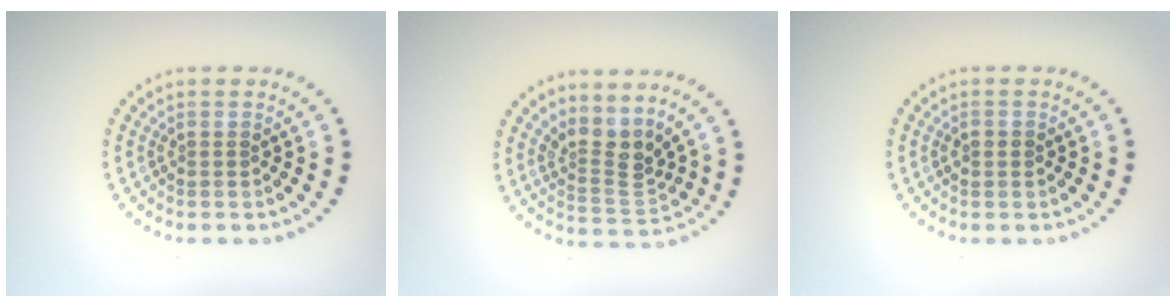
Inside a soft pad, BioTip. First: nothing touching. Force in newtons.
{"total": 3.2, "press": 2.3, "slide": 2.3}
{"total": 1.3, "press": 1.3, "slide": 0.1}